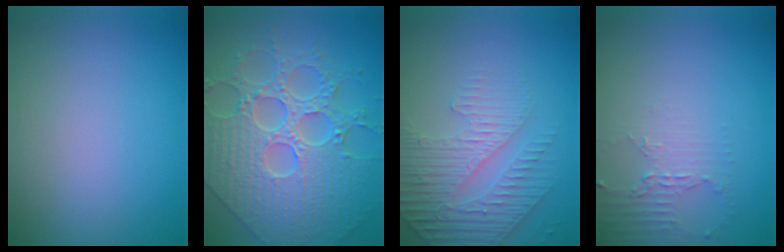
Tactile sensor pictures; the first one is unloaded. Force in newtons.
{"total": 9.4, "press": 7.0, "slide": 6.2}
{"total": 4.7, "press": 3.3, "slide": 3.4}
{"total": 2.2, "press": 1.6, "slide": 1.5}